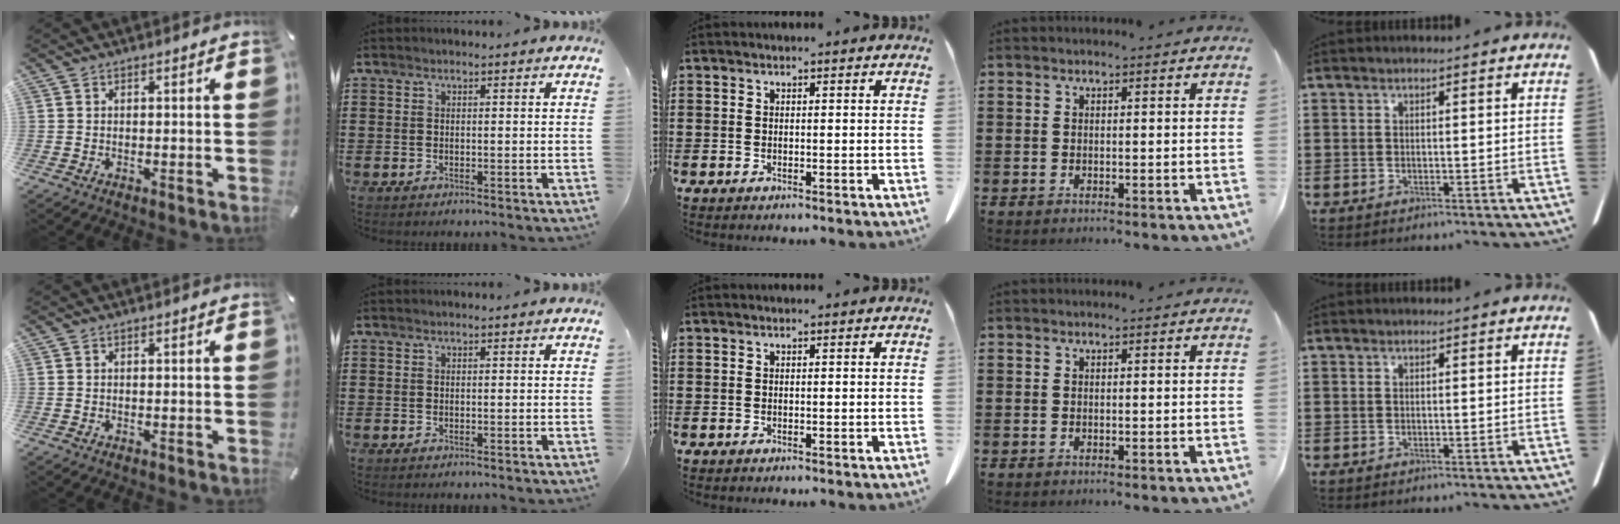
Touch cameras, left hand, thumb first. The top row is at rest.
{}